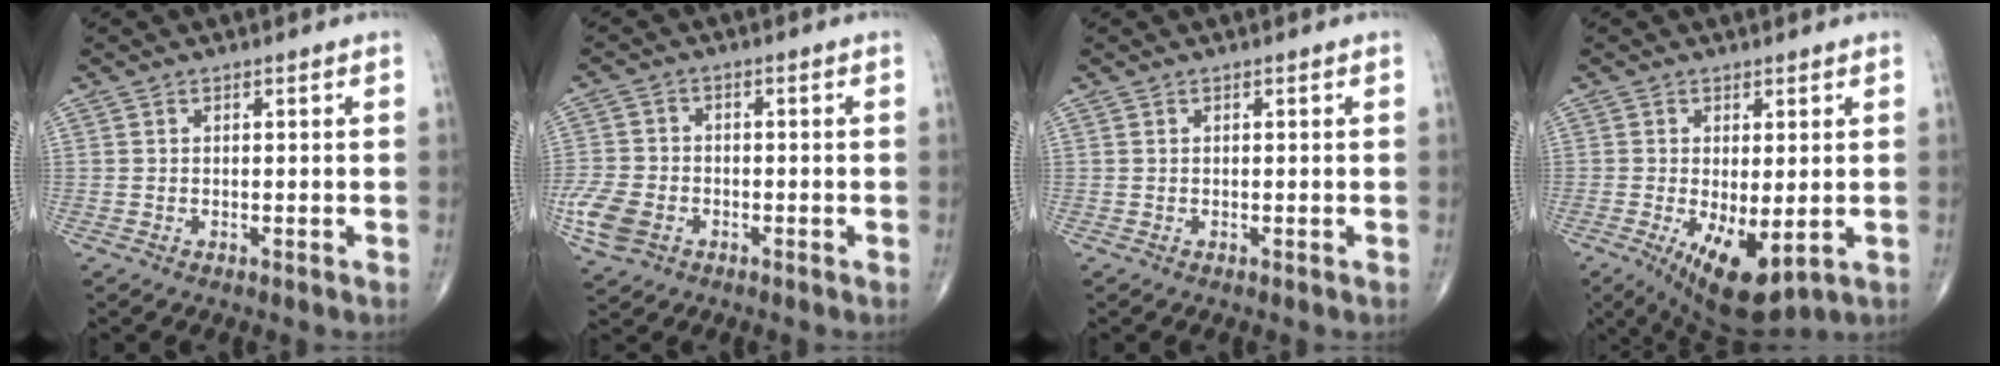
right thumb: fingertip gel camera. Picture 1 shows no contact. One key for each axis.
{"total": 7.8, "fx": -3.1, "fy": 5.6, "fz": 4.4, "tx": -0.098, "ty": 0.005, "tz": -0.060}
{"total": 0.0}
{"total": 10.6, "fx": -2.8, "fy": 4.5, "fz": 9.2, "tx": -0.145, "ty": -0.022, "tz": -0.030}